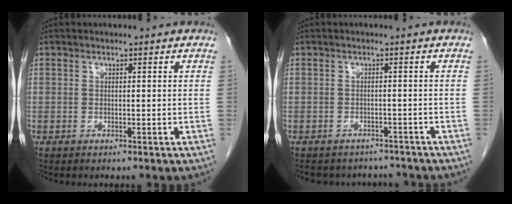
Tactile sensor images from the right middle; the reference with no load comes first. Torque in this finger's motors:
{"motor_torque": [0.02, -0.02, 0.01, 0.02]}